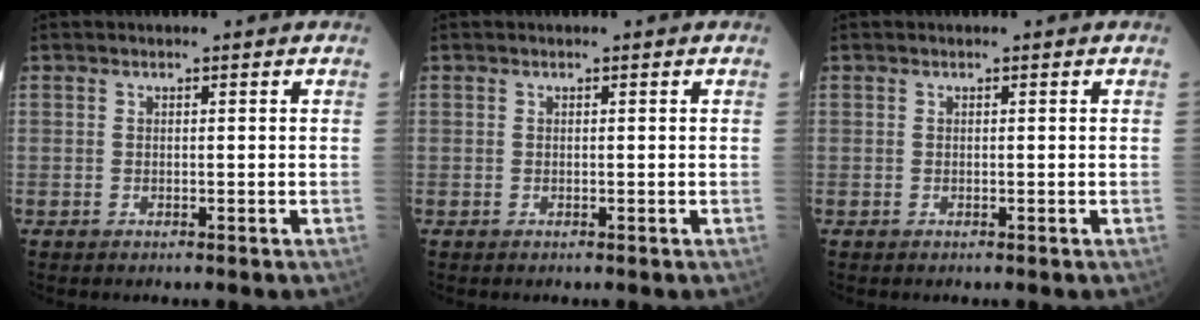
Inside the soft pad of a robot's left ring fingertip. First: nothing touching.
{"total": 0.0}
{"total": 0.0}